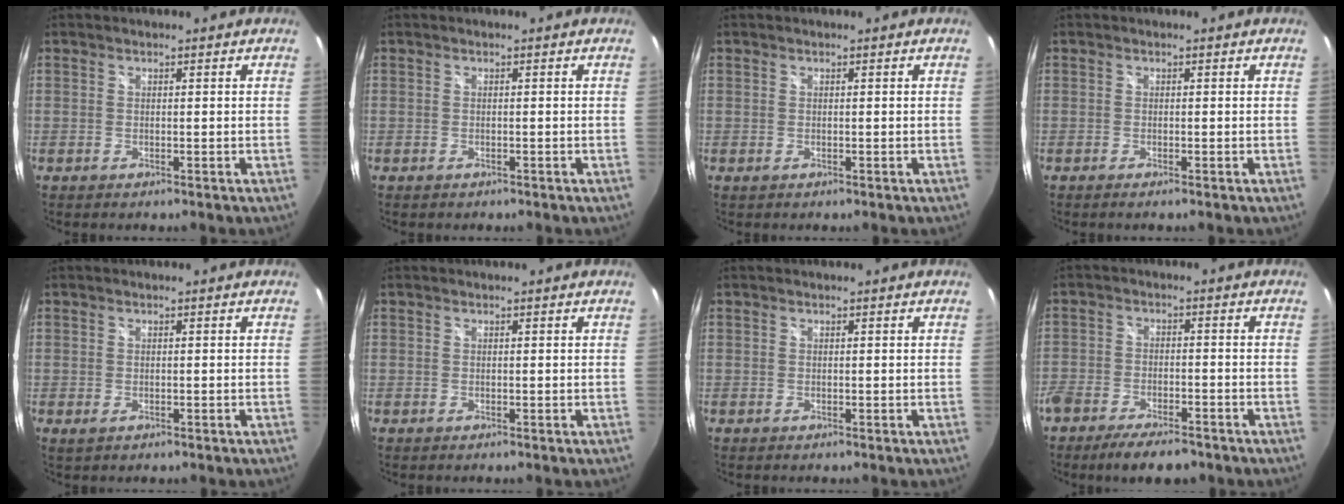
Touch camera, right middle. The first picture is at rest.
{"total": 0.6, "force": [-0.4, 0.4, 0.1], "torque": [-0.003, -0.003, -0.007]}
{"total": 0.0}
{"total": 0.7, "force": [-0.5, -0.1, 0.4], "torque": [-0.007, -0.002, -0.011]}
{"total": 1.1, "force": [-0.4, 0.7, 0.7], "torque": [-0.013, -0.004, -0.005]}
{"total": 0.0}
{"total": 0.0}
{"total": 9.6, "force": [-7.6, 3.1, 5.0], "torque": [-0.121, -0.021, -0.131]}